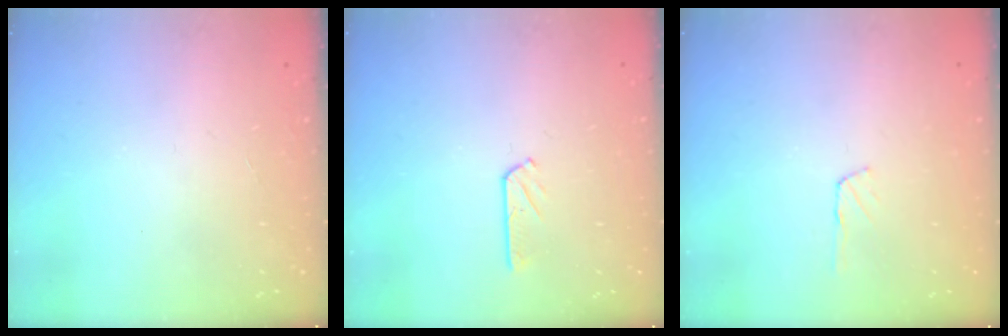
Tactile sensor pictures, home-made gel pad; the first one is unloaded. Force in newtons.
{"total": 3.0, "press": 3.0, "slide": 0.4}
{"total": 3.4, "press": 3.4, "slide": 0.4}